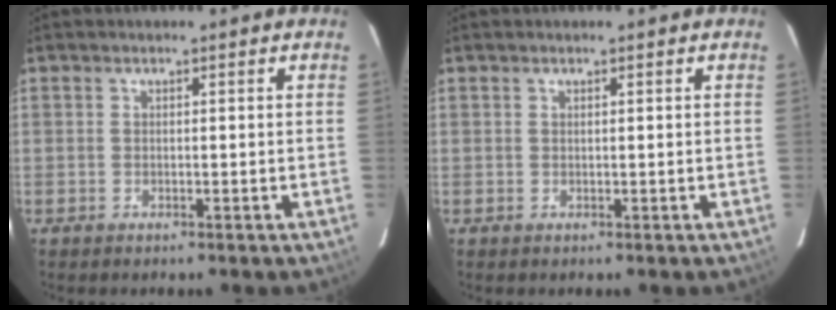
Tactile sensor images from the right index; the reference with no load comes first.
{"total": 1.0, "force": [0.5, -0.7, -0.5], "torque": [0.007, -0.003, 0.011]}